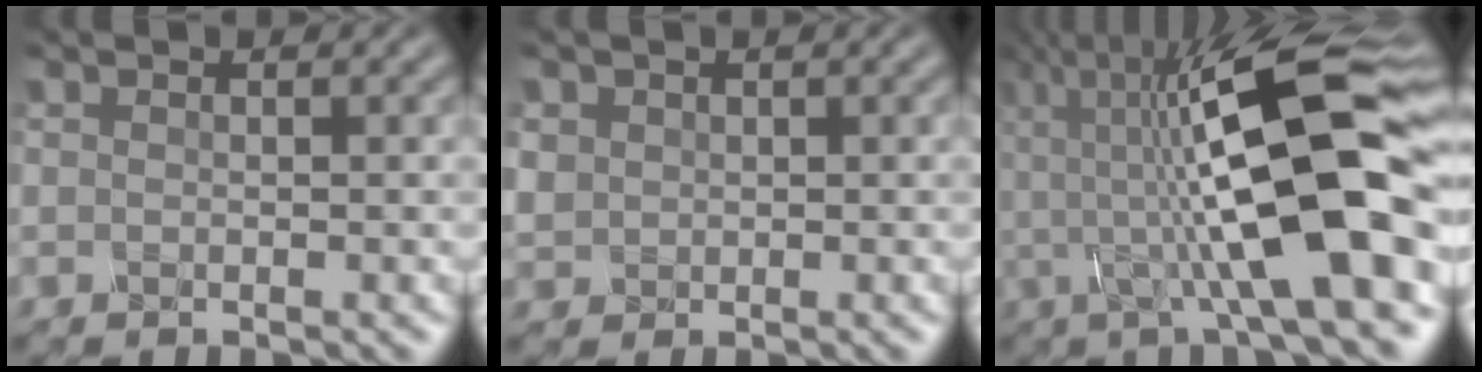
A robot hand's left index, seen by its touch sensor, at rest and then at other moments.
{"total": 1.6, "force": [0.5, 1.5, 0.3], "torque": [-0.009, -0.003, 0.011]}
{"total": 15.1, "force": [0.5, 4.1, 14.5], "torque": [-0.225, 0.025, -0.008]}